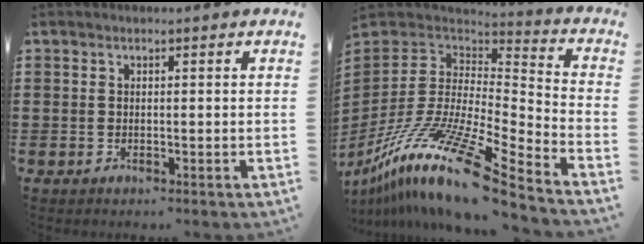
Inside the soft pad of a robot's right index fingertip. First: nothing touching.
{"total": 16.7, "force": [-11.2, 2.1, 12.2], "torque": [-0.251, 0.017, -0.214]}